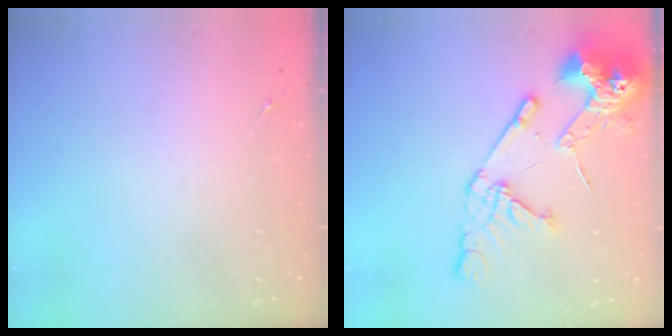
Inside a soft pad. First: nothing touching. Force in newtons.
{"total": 17.1, "press": 17.0, "slide": 2.1}